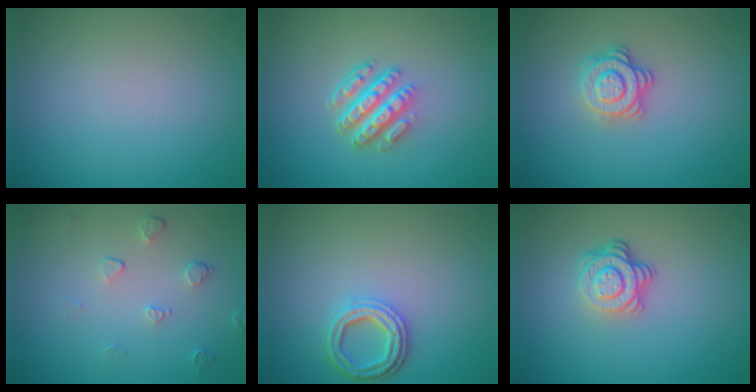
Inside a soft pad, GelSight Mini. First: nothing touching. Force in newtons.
{"total": 4.6, "press": 3.4, "slide": 3.1}
{"total": 2.8, "press": 2.6, "slide": 1.1}
{"total": 1.5, "press": 0.9, "slide": 1.1}
{"total": 3.3, "press": 2.7, "slide": 1.9}
{"total": 4.0, "press": 2.8, "slide": 2.9}